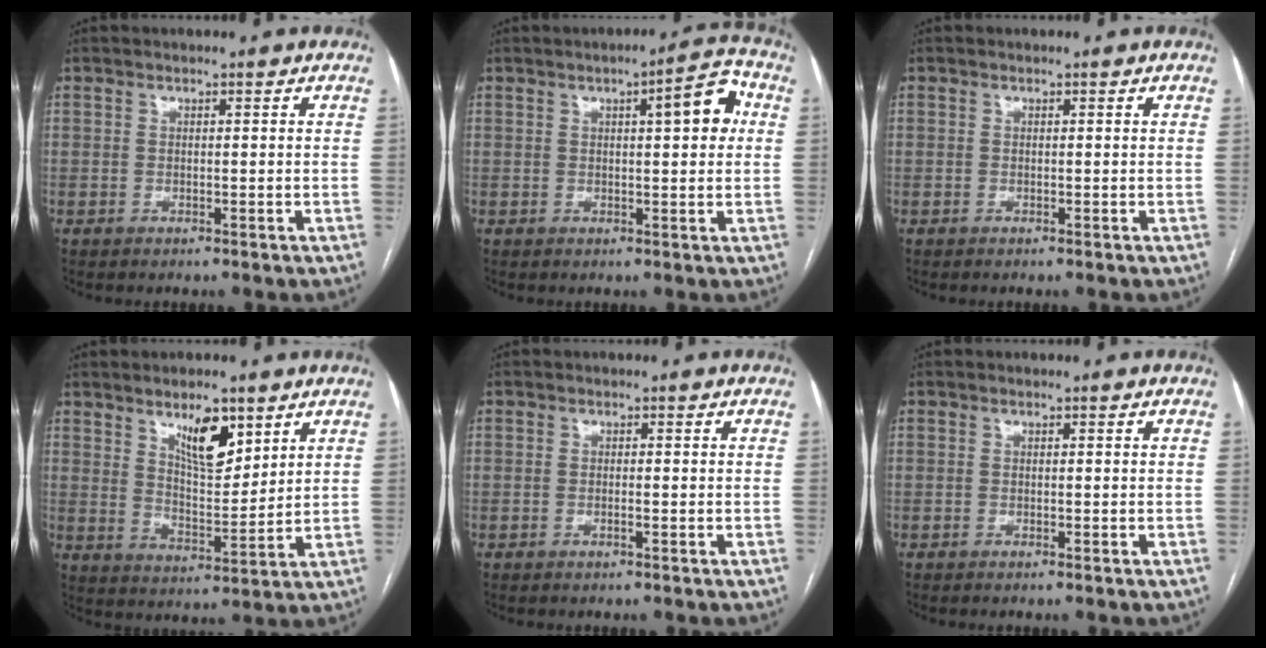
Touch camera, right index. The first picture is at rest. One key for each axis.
{"total": 6.8, "fx": 1.7, "fy": 1.5, "fz": 6.4, "tx": -0.084, "ty": 0.018, "tz": 0.017}
{"total": 0.0}
{"total": 8.5, "fx": 5.0, "fy": 3.0, "fz": 6.2, "tx": -0.108, "ty": -0.005, "tz": 0.093}
{"total": 0.6, "fx": -0.3, "fy": 0.0, "fz": 0.5, "tx": -0.010, "ty": 0.001, "tz": -0.004}
{"total": 0.0}